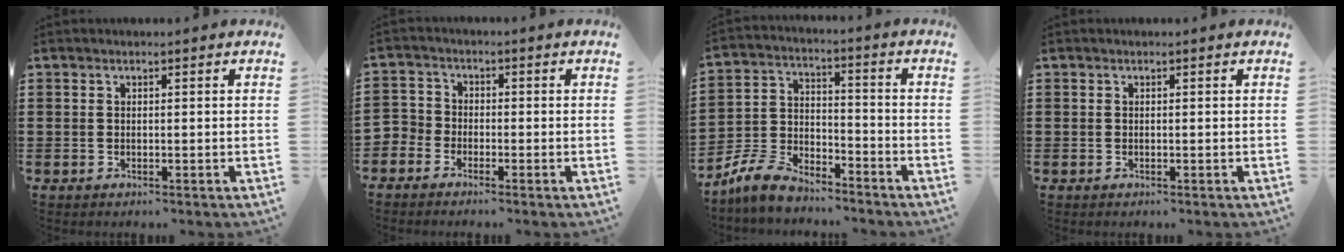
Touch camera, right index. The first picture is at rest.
{"total": 2.6, "force": [-2.1, 1.6, 0.0], "torque": [-0.019, 0.001, -0.051]}
{"total": 8.0, "force": [-7.3, 2.1, 2.5], "torque": [-0.061, 0.020, -0.146]}
{"total": 0.0}